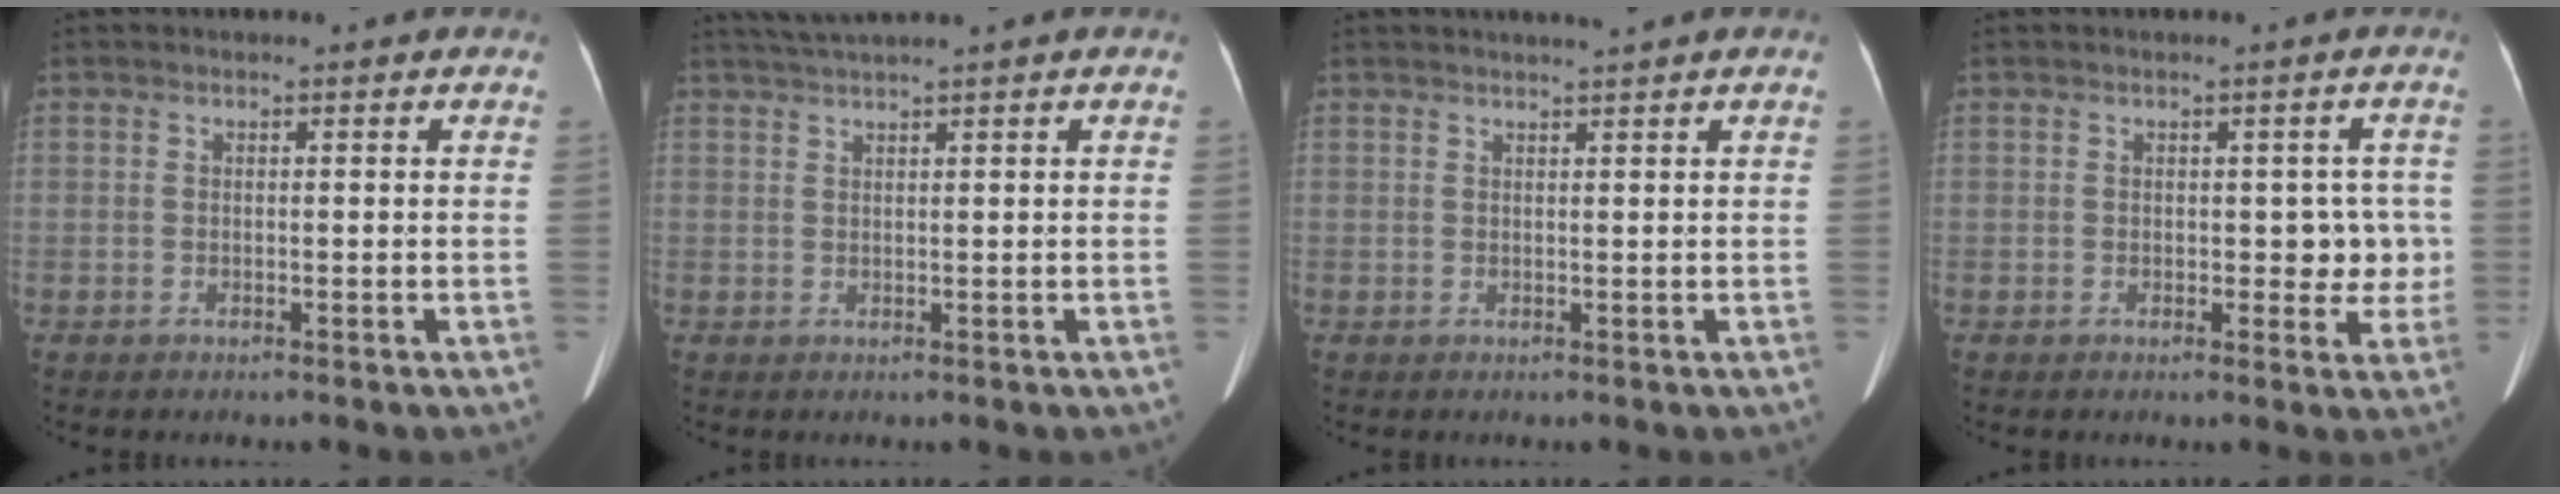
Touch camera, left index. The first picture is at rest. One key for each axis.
{"total": 3.3, "fx": 2.7, "fy": -1.1, "fz": 1.5, "tx": -0.031, "ty": 0.013, "tz": 0.056}
{"total": 2.2, "fx": 1.9, "fy": -0.8, "fz": 0.8, "tx": -0.007, "ty": 0.004, "tz": 0.034}
{"total": 3.5, "fx": 0.1, "fy": 2.3, "fz": 2.7, "tx": -0.024, "ty": 0.011, "tz": 0.004}